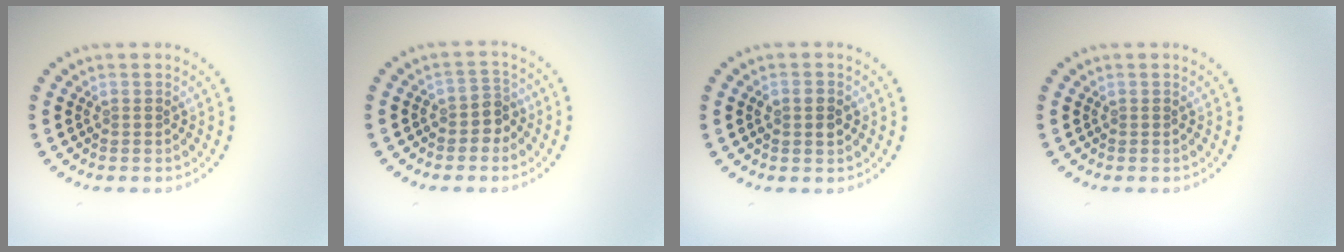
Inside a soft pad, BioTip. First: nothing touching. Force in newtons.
{"total": 2.0, "press": 1.7, "slide": 1.1}
{"total": 1.4, "press": 1.4, "slide": 0.2}
{"total": 0.0}